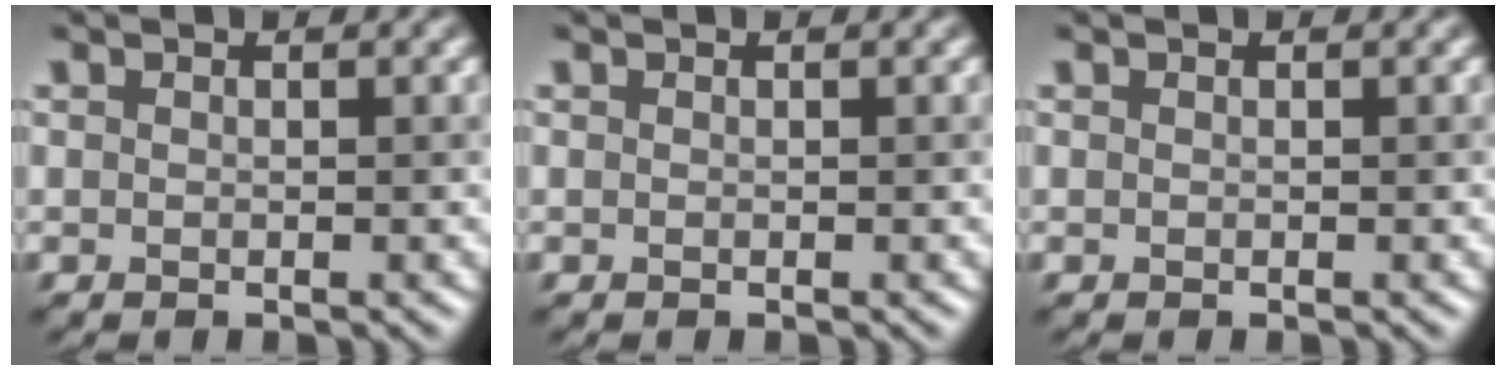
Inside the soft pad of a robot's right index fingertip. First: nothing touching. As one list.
[{"total": 0.0}, {"total": 0.0}]